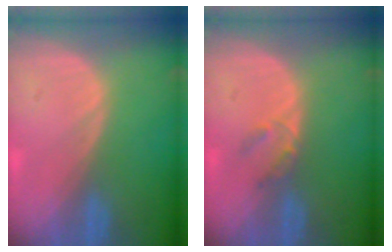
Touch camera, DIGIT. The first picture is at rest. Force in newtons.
{"total": 2.3, "press": 2.0, "slide": 1.1}